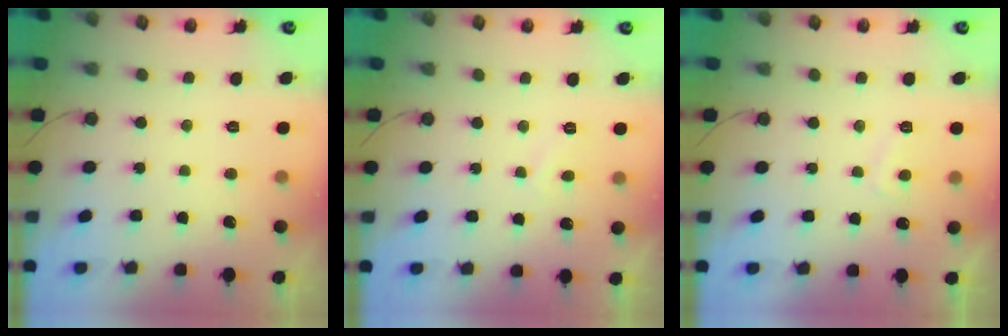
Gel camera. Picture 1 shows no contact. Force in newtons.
{"total": 2.1, "press": 2.0, "slide": 0.5}
{"total": 3.0, "press": 2.9, "slide": 0.8}